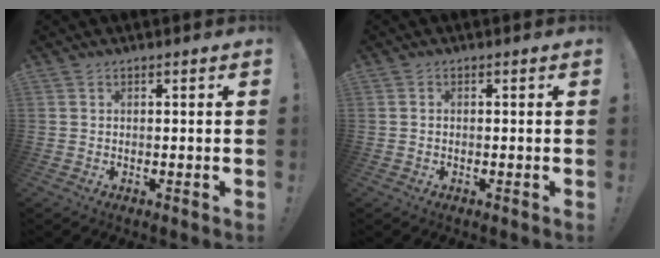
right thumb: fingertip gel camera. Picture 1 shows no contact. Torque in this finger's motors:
{"motor_torque": [-0.06, 0.10, 0.33, -0.17, 0.01]}